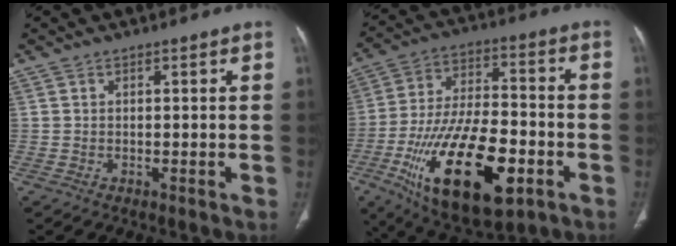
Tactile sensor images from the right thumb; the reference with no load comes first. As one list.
[{"total": 25.6, "force": [-9.5, 11.5, 20.7], "torque": [-0.391, 0.021, -0.147]}]